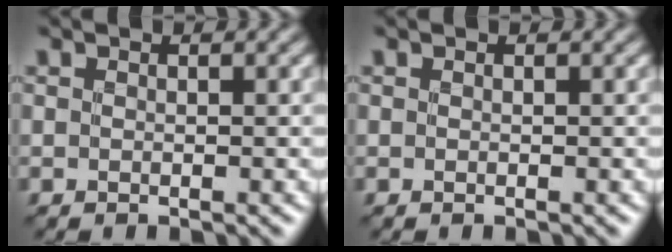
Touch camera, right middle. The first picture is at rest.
{"total": 0.0}